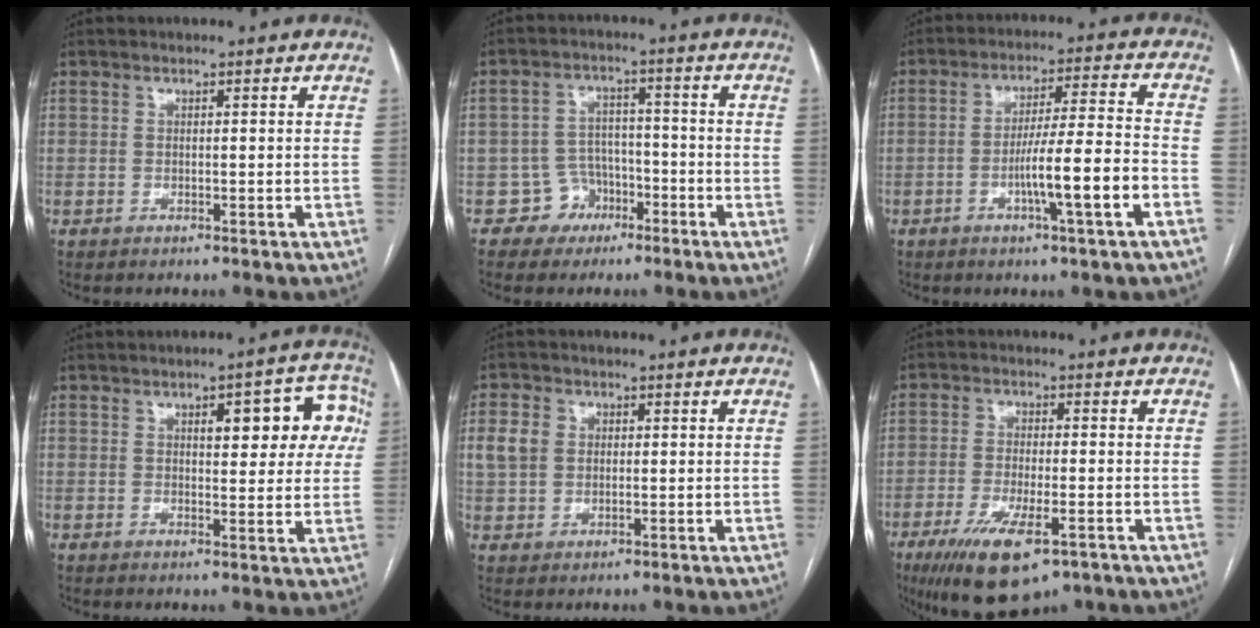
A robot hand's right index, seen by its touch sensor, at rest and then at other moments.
{"total": 5.1, "force": [-2.6, 4.4, 0.0], "torque": [0.010, 0.017, -0.036]}
{"total": 10.2, "force": [-3.8, -0.4, 9.5], "torque": [-0.160, 0.004, -0.061]}
{"total": 10.3, "force": [3.1, 3.8, 9.1], "torque": [-0.096, 0.027, 0.035]}
{"total": 4.8, "force": [1.0, 4.1, 2.3], "torque": [-0.057, 0.014, 0.021]}
{"total": 11.3, "force": [-6.4, 3.4, 8.8], "torque": [-0.160, -0.024, -0.097]}